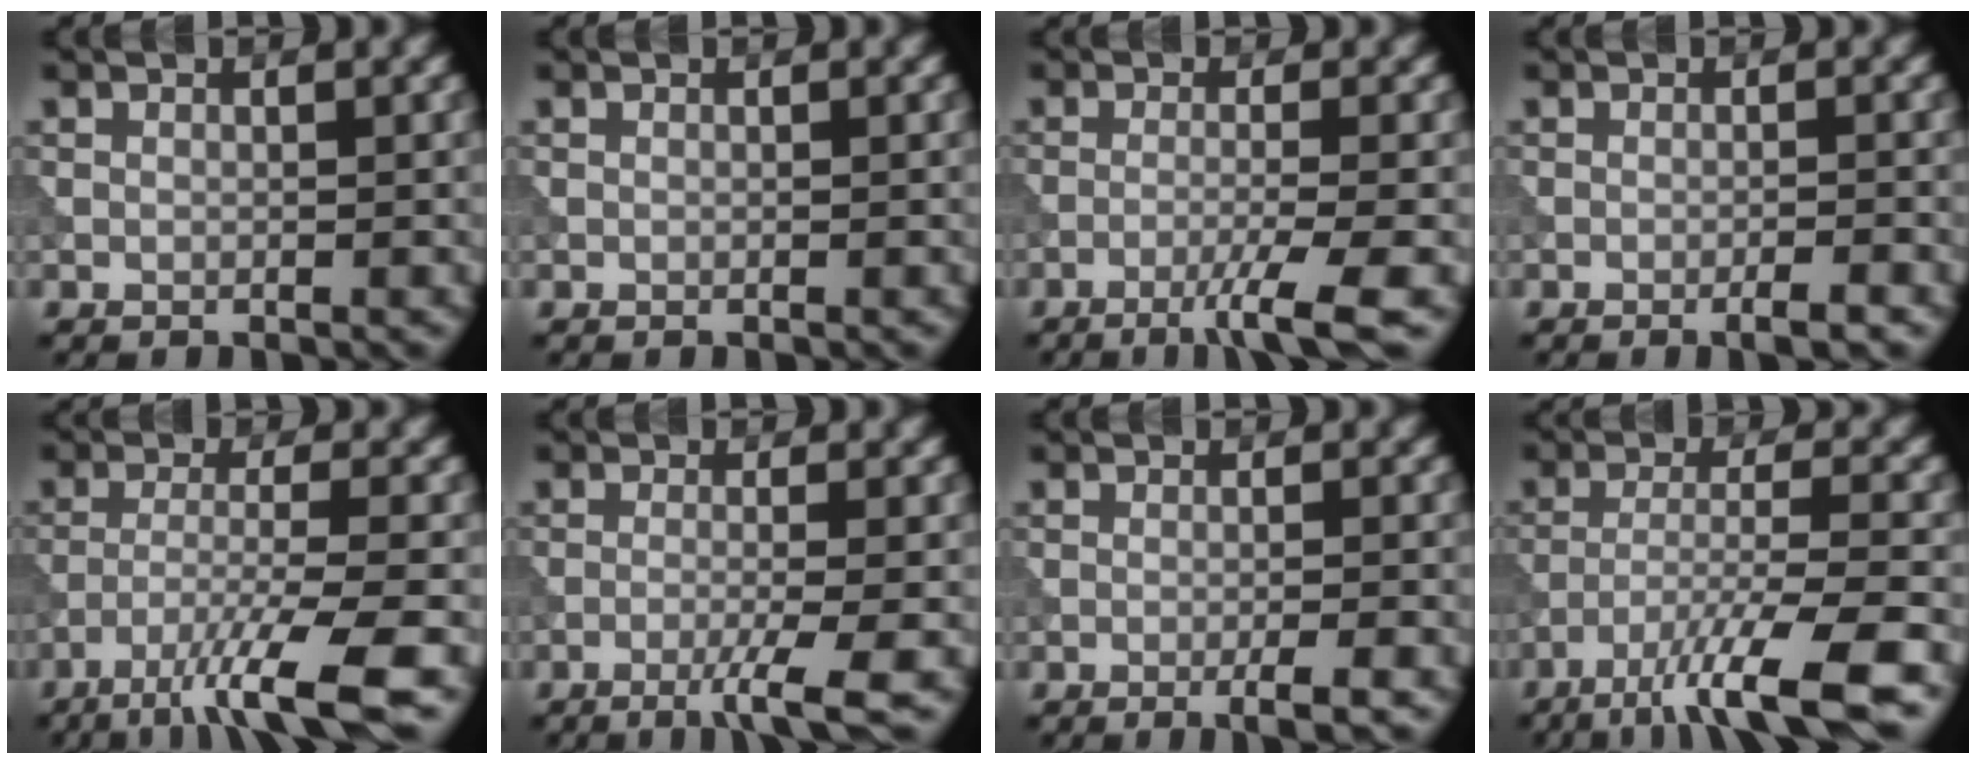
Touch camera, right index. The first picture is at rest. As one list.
[{"total": 0.0}, {"total": 4.1, "force": [-2.2, 0.2, 3.5], "torque": [-0.053, 0.002, -0.051]}, {"total": 2.0, "force": [-1.1, 0.2, 1.6], "torque": [-0.020, 0.002, -0.022]}, {"total": 8.0, "force": [-5.0, 1.1, 6.2], "torque": [-0.096, -0.004, -0.092]}, {"total": 3.8, "force": [-1.8, 0.4, 3.3], "torque": [-0.051, 0.000, -0.043]}, {"total": 2.3, "force": [-1.1, 0.3, 2.0], "torque": [-0.028, 0.000, -0.021]}, {"total": 8.9, "force": [-5.8, 1.4, 6.6], "torque": [-0.105, -0.001, -0.103]}]